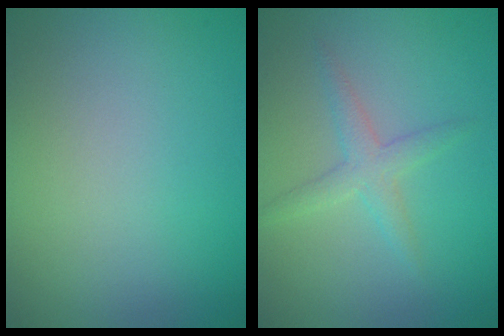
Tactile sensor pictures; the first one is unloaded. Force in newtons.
{"total": 2.1, "press": 2.1, "slide": 0.0}